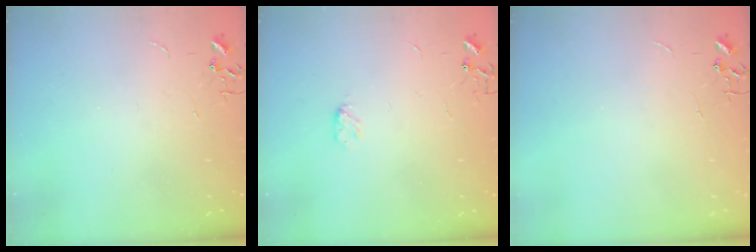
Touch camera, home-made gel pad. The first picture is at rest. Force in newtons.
{"total": 3.9, "press": 3.9, "slide": 0.4}
{"total": 0.0}